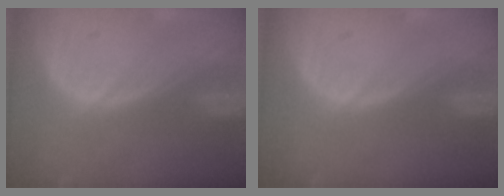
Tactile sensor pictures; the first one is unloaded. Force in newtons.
{"total": 0.0}